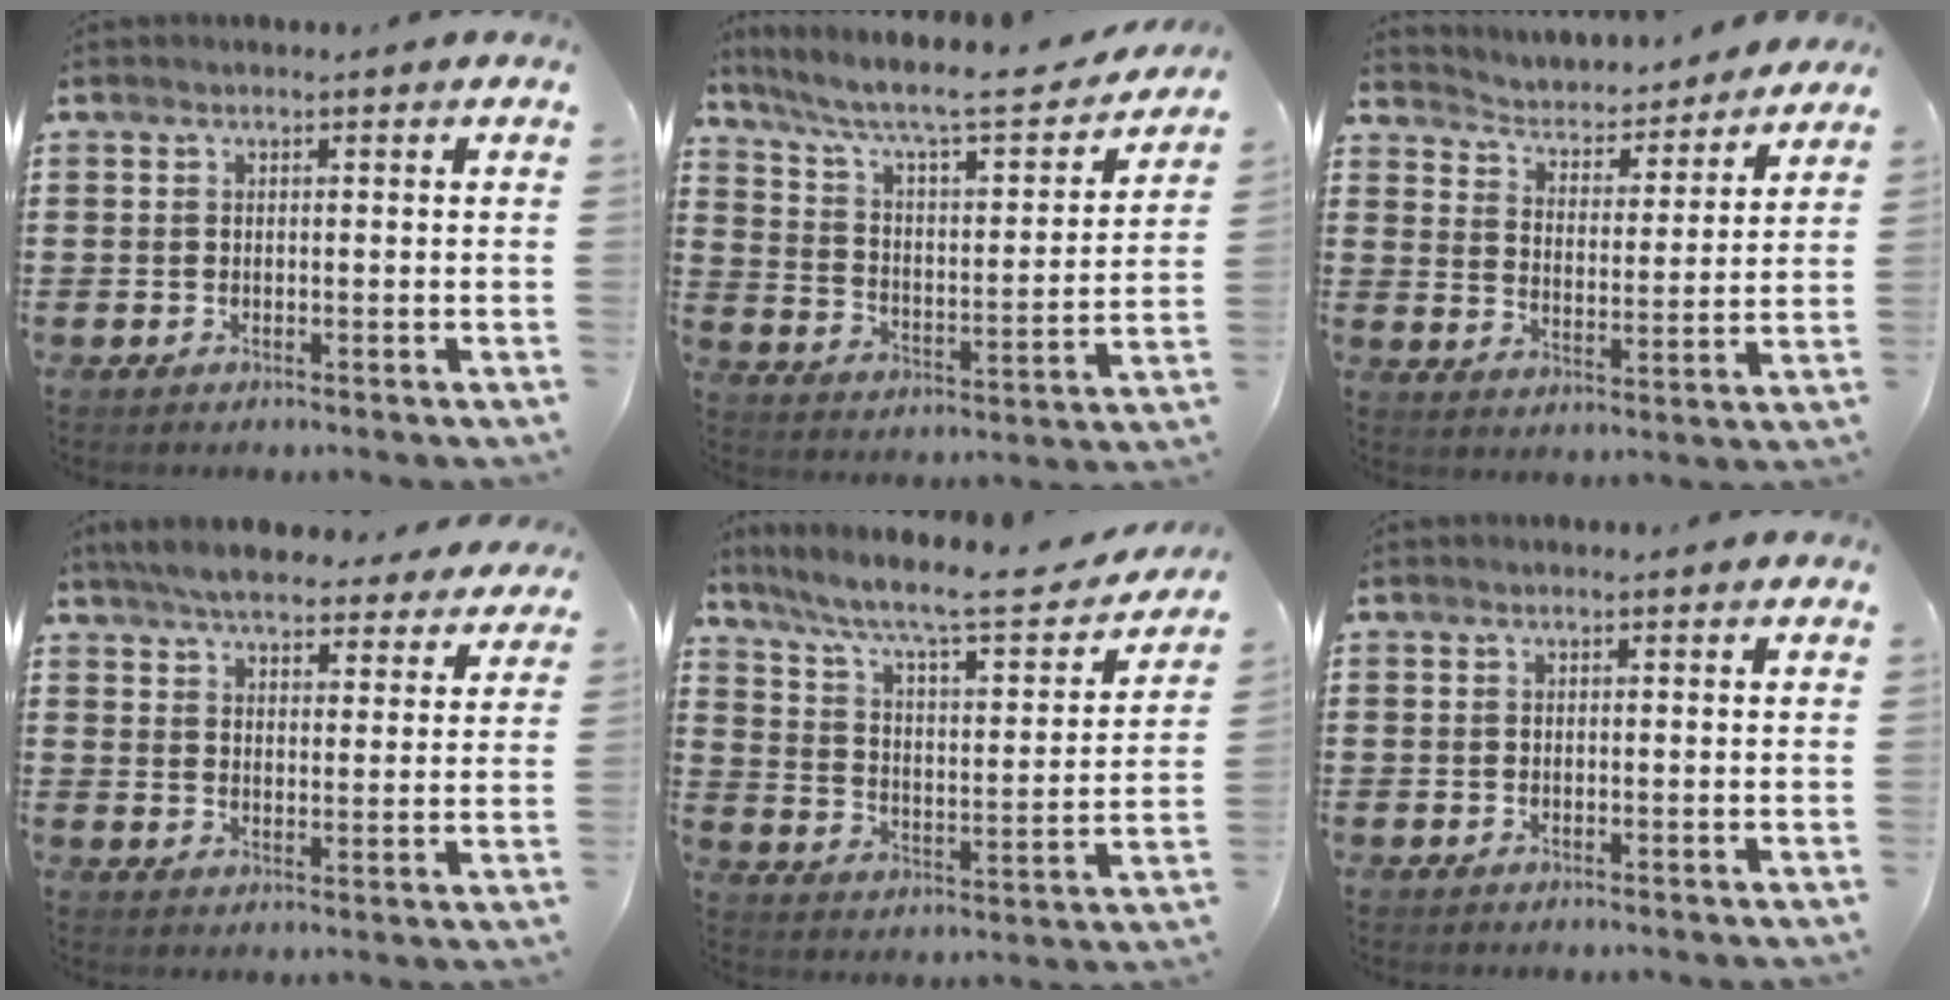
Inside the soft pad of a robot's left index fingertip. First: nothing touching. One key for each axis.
{"total": 8.2, "fx": 6.6, "fy": 0.8, "fz": 4.7, "tx": -0.119, "ty": -0.048, "tz": 0.105}
{"total": 3.0, "fx": 2.9, "fy": 0.5, "fz": 0.0, "tx": -0.023, "ty": -0.031, "tz": 0.040}
{"total": 5.8, "fx": 5.5, "fy": 0.6, "fz": 1.5, "tx": -0.054, "ty": -0.022, "tz": 0.099}
{"total": 8.9, "fx": 6.9, "fy": 0.9, "fz": 5.5, "tx": -0.125, "ty": -0.047, "tz": 0.108}
{"total": 0.0}